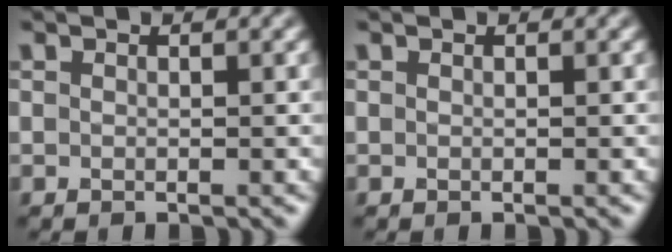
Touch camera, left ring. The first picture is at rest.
{"total": 0.0}